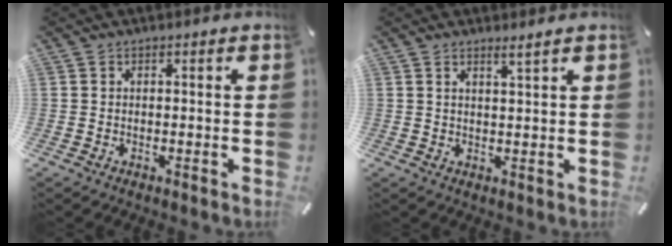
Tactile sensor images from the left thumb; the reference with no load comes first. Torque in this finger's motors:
{"motor_torque": [0.35, 0.27, 0.10, -0.16, -0.07]}